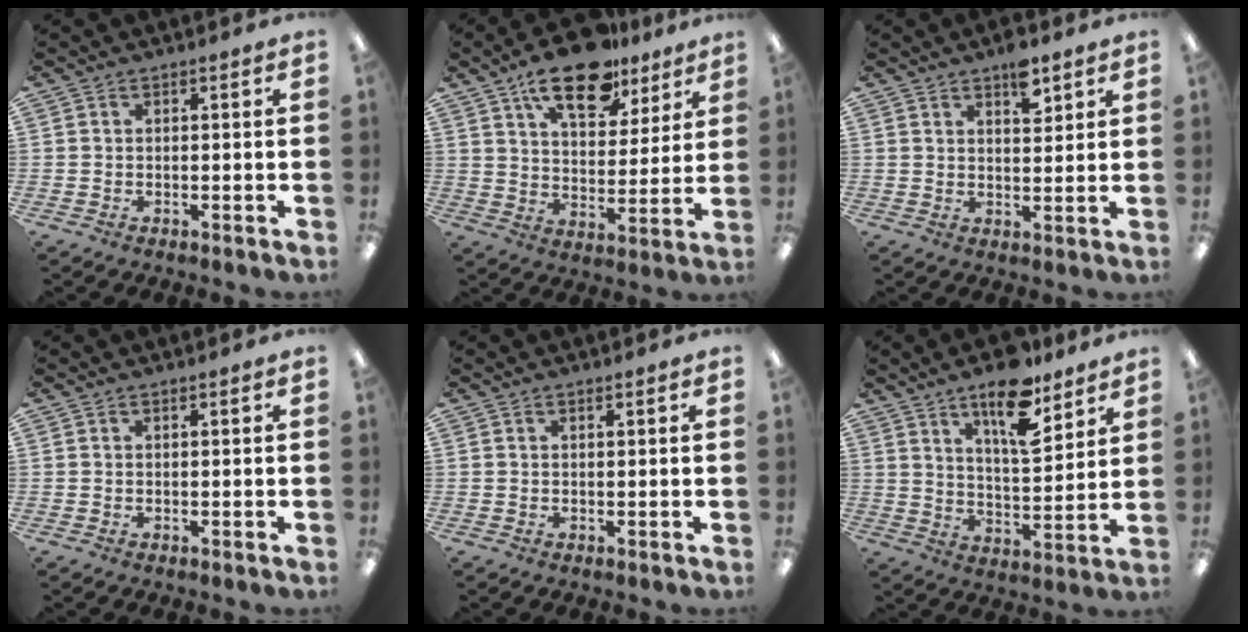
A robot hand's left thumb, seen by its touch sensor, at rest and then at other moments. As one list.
[{"total": 17.4, "force": [12.0, 8.0, 9.7], "torque": [-0.151, -0.057, 0.206]}, {"total": 6.6, "force": [4.5, 2.8, 3.9], "torque": [-0.040, -0.028, 0.072]}, {"total": 0.0}, {"total": 0.5, "force": [0.5, 0.1, 0.2], "torque": [-0.005, 0.000, 0.009]}, {"total": 15.2, "force": [10.6, 5.5, 9.5], "torque": [-0.144, -0.056, 0.175]}]